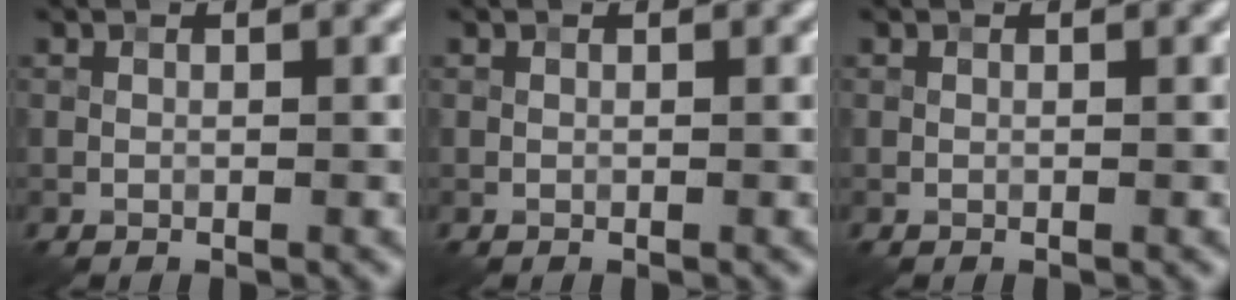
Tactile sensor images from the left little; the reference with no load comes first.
{"total": 0.0}
{"total": 0.0}